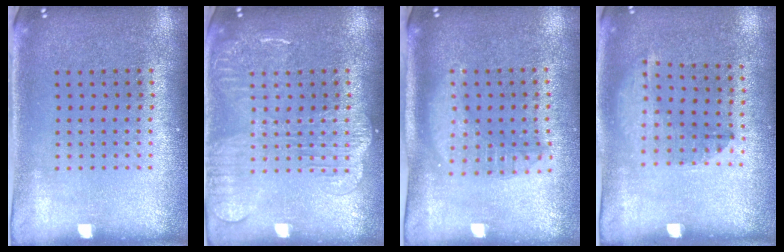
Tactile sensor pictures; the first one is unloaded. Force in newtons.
{"total": 3.0, "press": 3.0, "slide": 0.4}
{"total": 1.7, "press": 1.5, "slide": 0.9}
{"total": 1.3, "press": 0.9, "slide": 1.0}